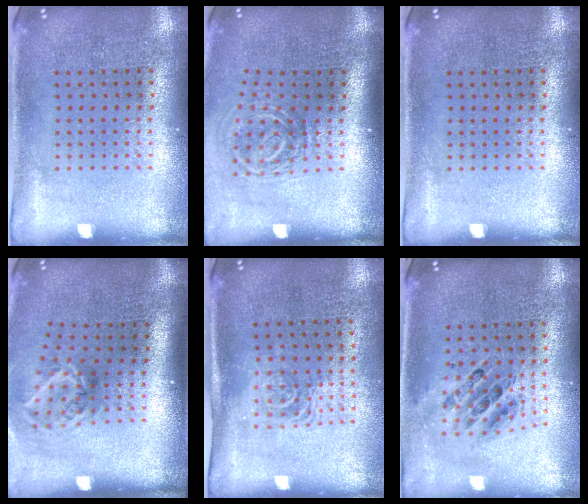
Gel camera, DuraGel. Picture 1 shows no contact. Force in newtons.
{"total": 1.8, "press": 1.2, "slide": 1.3}
{"total": 0.0}
{"total": 1.9, "press": 1.2, "slide": 1.5}
{"total": 1.6, "press": 1.3, "slide": 0.9}
{"total": 0.7, "press": 0.7, "slide": 0.1}